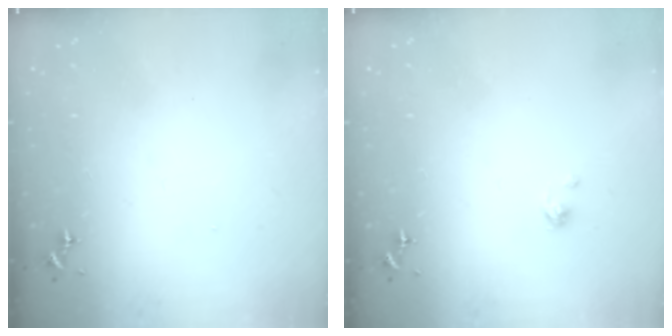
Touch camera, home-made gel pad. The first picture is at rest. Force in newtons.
{"total": 2.4, "press": 2.4, "slide": 0.3}